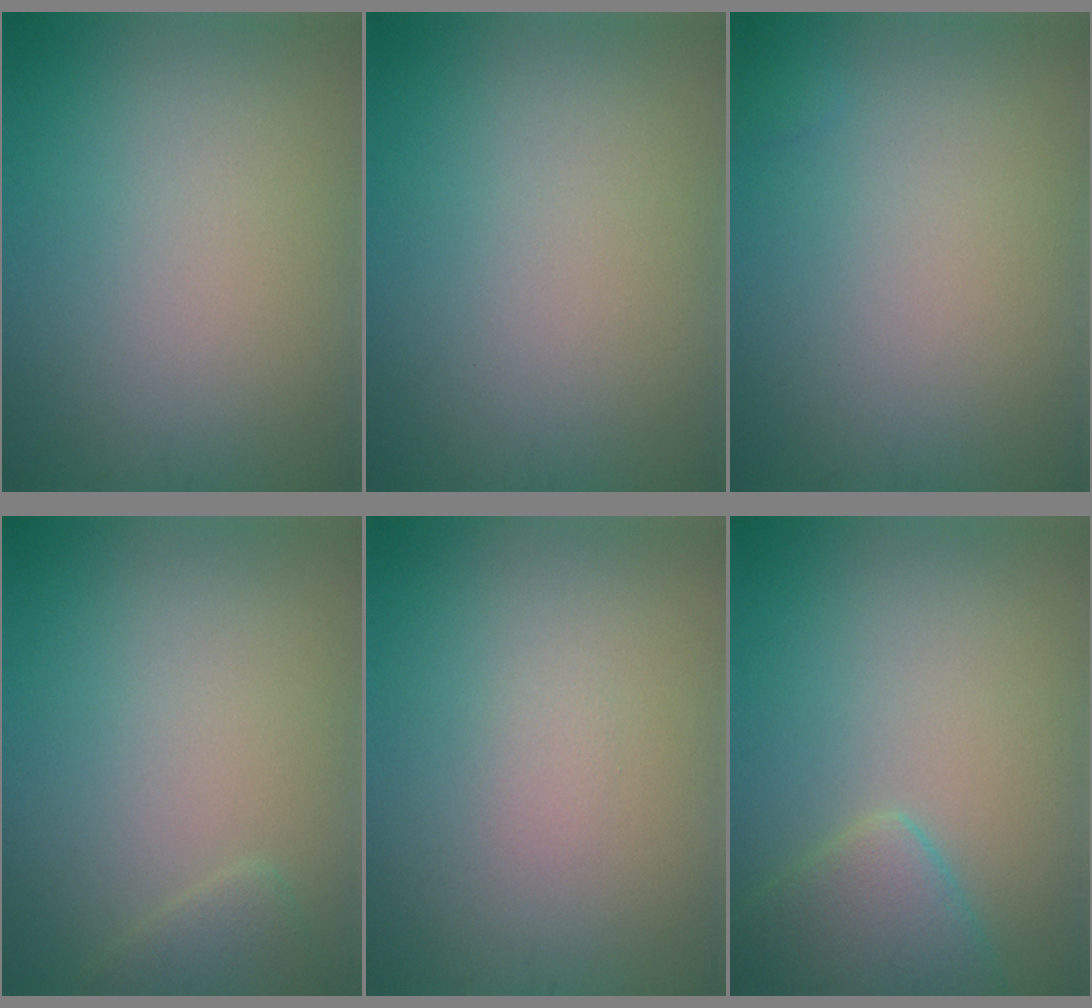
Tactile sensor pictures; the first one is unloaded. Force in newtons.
{"total": 0.0}
{"total": 0.9, "press": 0.9, "slide": 0.2}
{"total": 1.5, "press": 1.5, "slide": 0.1}
{"total": 0.6, "press": 0.6, "slide": 0.0}
{"total": 3.7, "press": 3.7, "slide": 0.3}